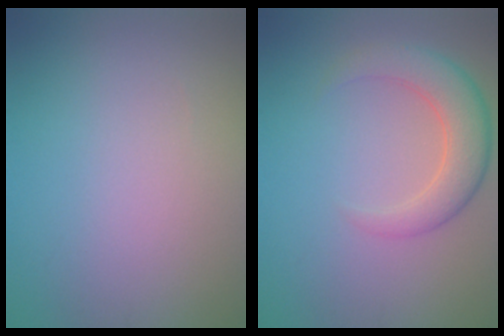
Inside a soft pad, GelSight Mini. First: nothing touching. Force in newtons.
{"total": 5.3, "press": 5.3, "slide": 0.1}